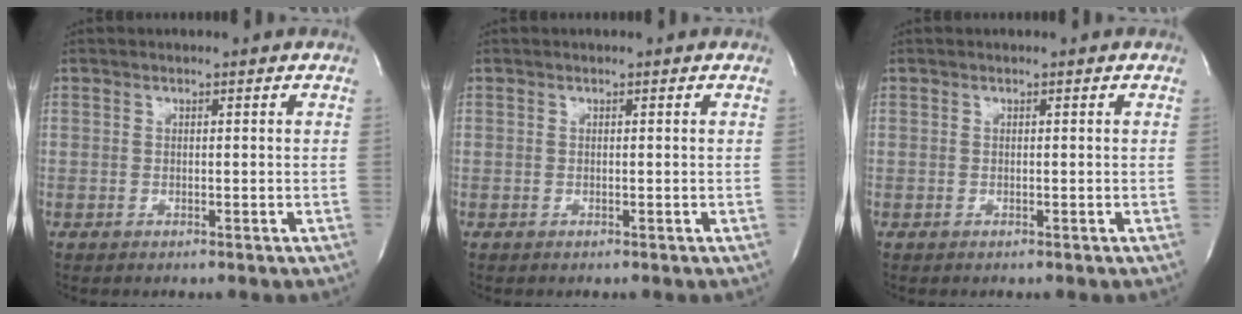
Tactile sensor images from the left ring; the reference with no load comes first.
{"total": 0.0}
{"total": 0.0}